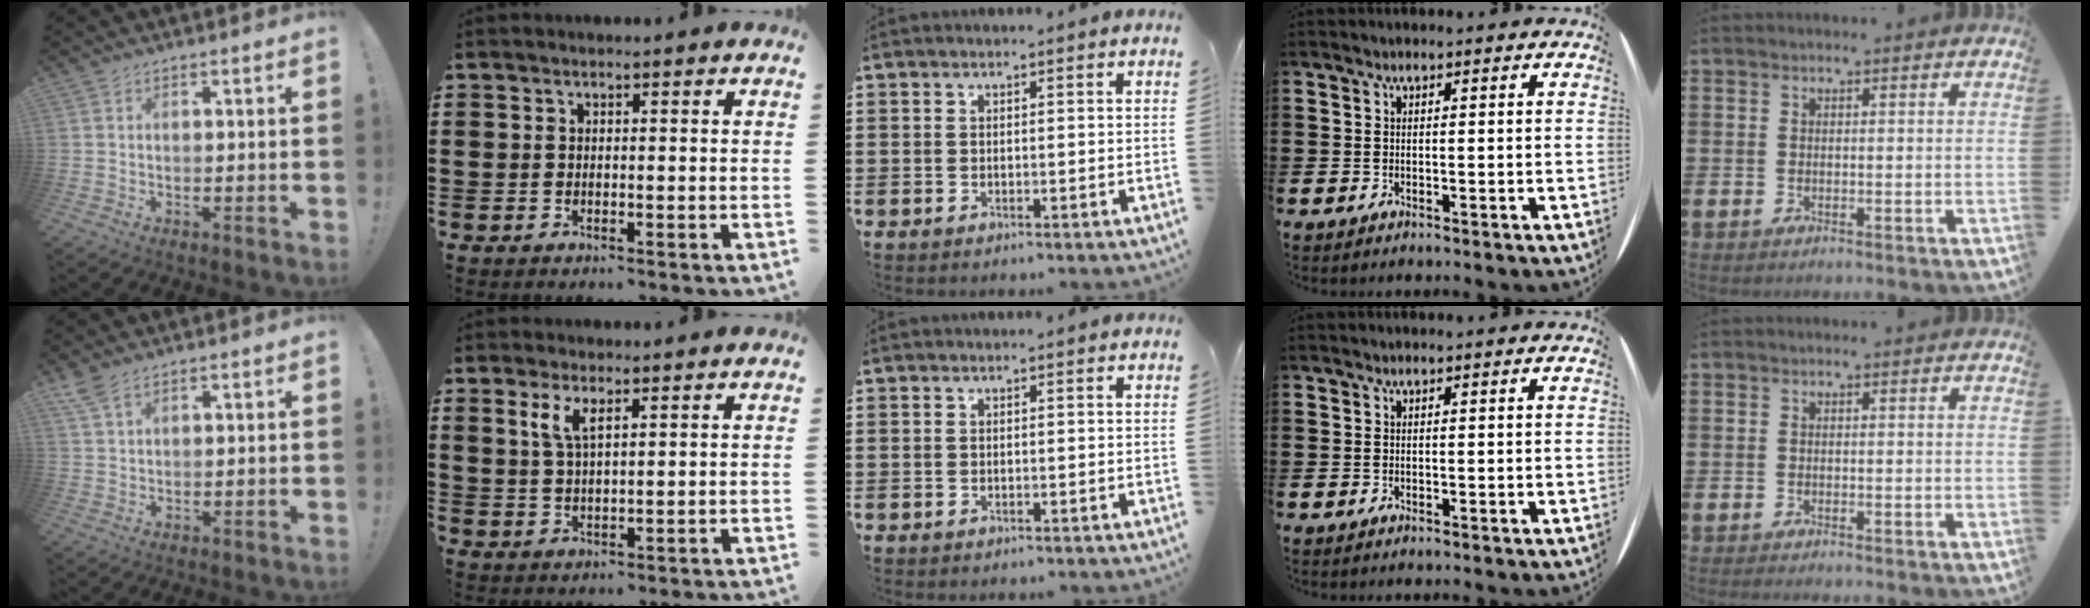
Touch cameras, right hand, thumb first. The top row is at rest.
{"thumb": {"total": 4.1, "force": [2.8, 1.7, 2.5], "torque": [-0.046, -0.009, 0.052]}, "index": {"total": 3.6, "force": [1.8, 1.2, 2.9], "torque": [-0.063, 0.005, 0.030]}}